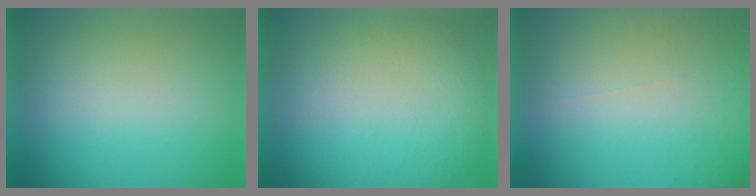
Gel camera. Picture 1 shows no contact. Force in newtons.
{"total": 2.2}
{"total": 5.6}